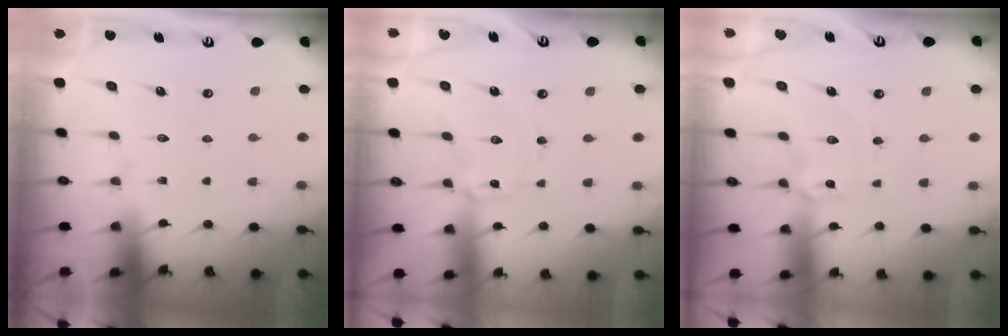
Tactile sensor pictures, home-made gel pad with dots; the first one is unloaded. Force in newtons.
{"total": 1.6, "press": 1.5, "slide": 0.2}
{"total": 1.7, "press": 1.7, "slide": 0.3}